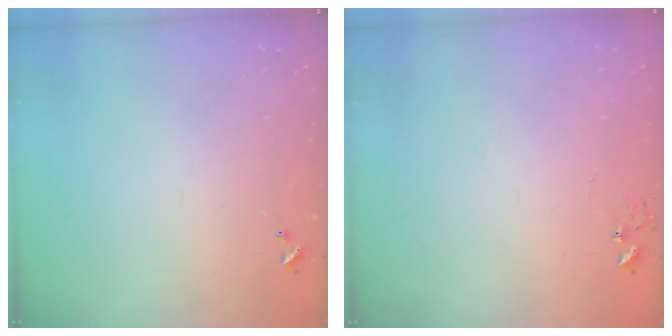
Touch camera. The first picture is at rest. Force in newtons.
{"total": 6.8, "press": 6.8, "slide": 0.6}